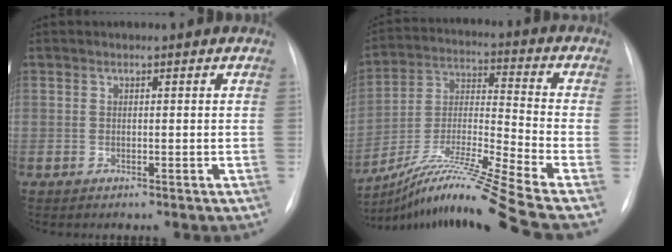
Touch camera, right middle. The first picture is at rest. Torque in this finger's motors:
{"motor_torque": [-0.15, -0.40, -0.05, 0.05]}